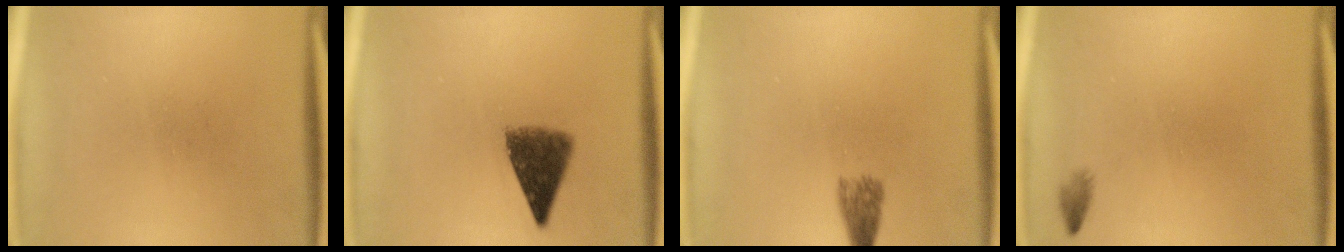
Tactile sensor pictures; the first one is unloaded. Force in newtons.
{"total": 7.2}
{"total": 2.7}
{"total": 0.8}